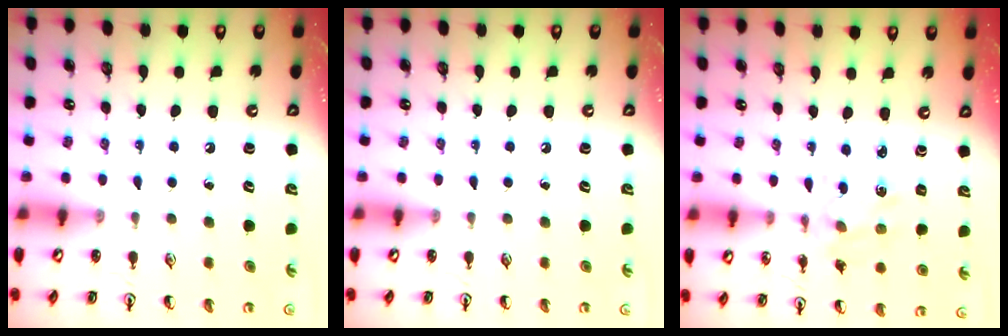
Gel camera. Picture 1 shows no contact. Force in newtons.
{"total": 0.0}
{"total": 1.4, "press": 1.4, "slide": 0.3}